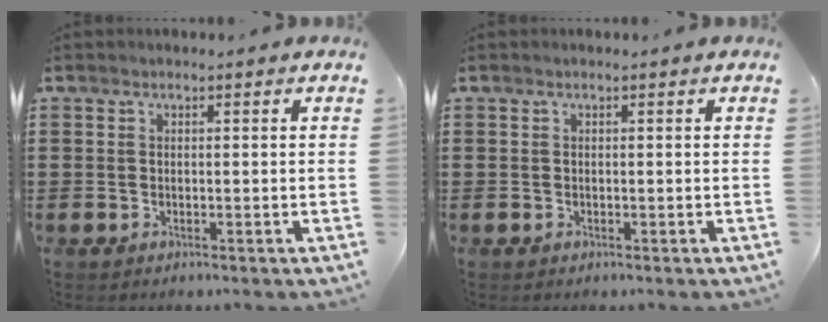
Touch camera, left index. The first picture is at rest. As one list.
[{"total": 0.0}]